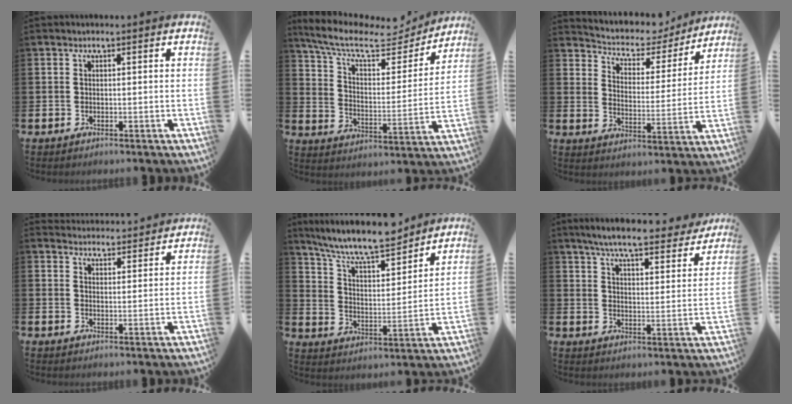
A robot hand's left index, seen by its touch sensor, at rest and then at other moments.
{"total": 10.0, "force": [8.3, 3.3, 4.6], "torque": [-0.116, -0.050, 0.138]}
{"total": 5.6, "force": [5.1, 2.1, 0.7], "torque": [-0.050, -0.038, 0.083]}
{"total": 3.9, "force": [3.9, 0.5, -0.2], "torque": [-0.007, -0.027, 0.070]}
{"total": 9.7, "force": [9.0, 1.4, 3.1], "torque": [-0.088, -0.066, 0.156]}
{"total": 7.1, "force": [6.6, 0.5, 2.5], "torque": [-0.059, -0.044, 0.111]}